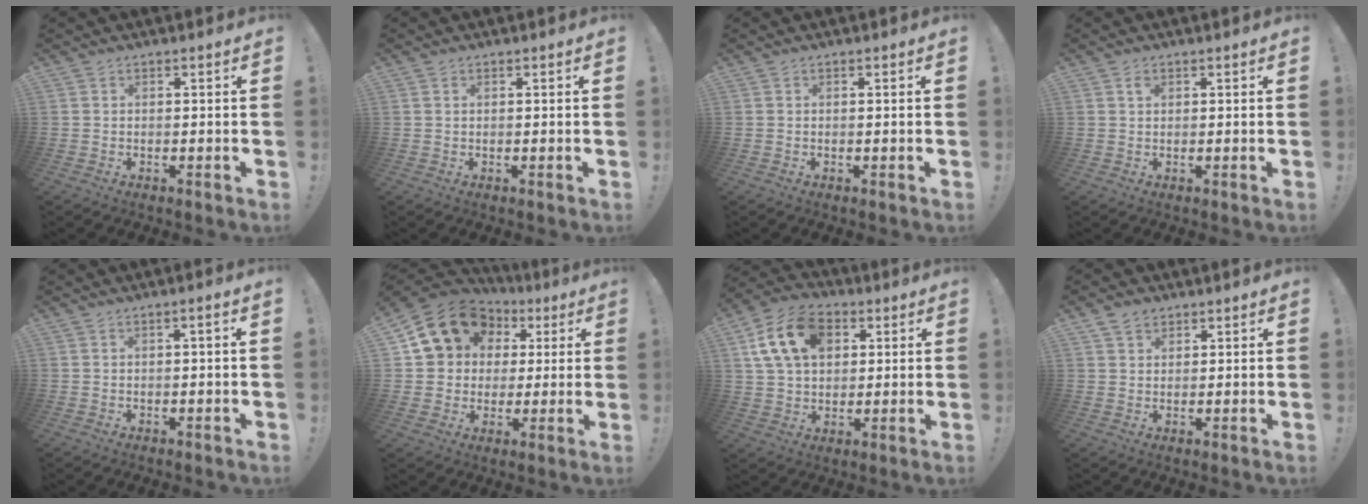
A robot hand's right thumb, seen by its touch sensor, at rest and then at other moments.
{"total": 0.6, "force": [0.4, 0.3, 0.3], "torque": [-0.008, 0.001, 0.007]}
{"total": 0.0}
{"total": 1.2, "force": [0.7, 0.7, 0.6], "torque": [-0.004, -0.001, 0.012]}
{"total": 1.6, "force": [-0.4, -0.2, 1.5], "torque": [-0.026, 0.001, -0.008]}
{"total": 16.8, "force": [6.7, 13.7, 7.0], "torque": [-0.100, -0.028, 0.143]}
{"total": 16.5, "force": [6.0, 11.7, 10.1], "torque": [-0.161, -0.011, 0.115]}
{"total": 3.7, "force": [2.7, 2.4, 1.0], "torque": [-0.012, -0.010, 0.049]}